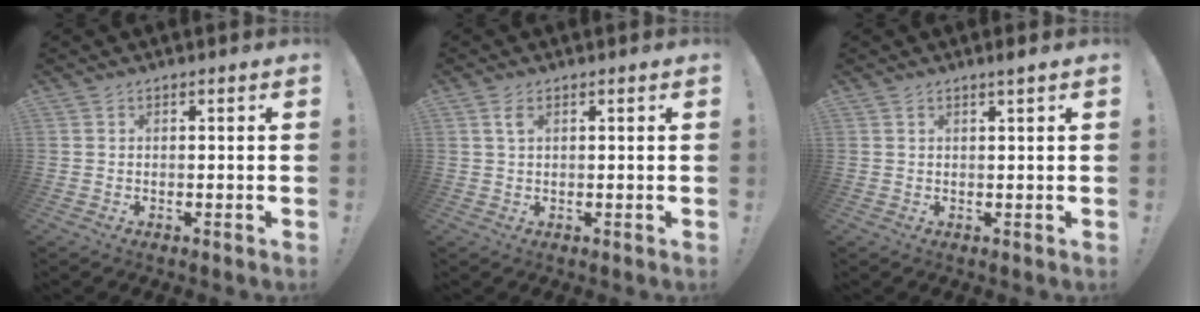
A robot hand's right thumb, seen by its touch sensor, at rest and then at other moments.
{"total": 2.4, "force": [0.9, 1.0, 2.0], "torque": [-0.039, 0.002, 0.016]}
{"total": 1.8, "force": [1.1, -0.3, 1.4], "torque": [-0.027, -0.001, 0.018]}